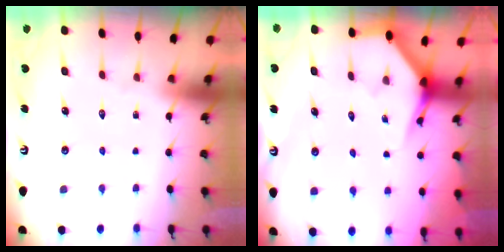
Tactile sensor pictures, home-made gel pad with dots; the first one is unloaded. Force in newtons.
{"total": 3.9, "press": 3.9, "slide": 0.3}